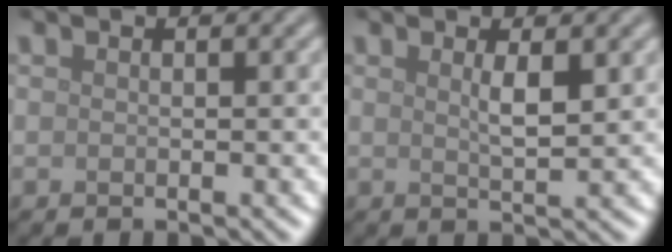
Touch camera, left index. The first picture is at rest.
{"total": 1.9, "force": [0.8, 0.4, 1.7], "torque": [-0.030, -0.002, 0.013]}